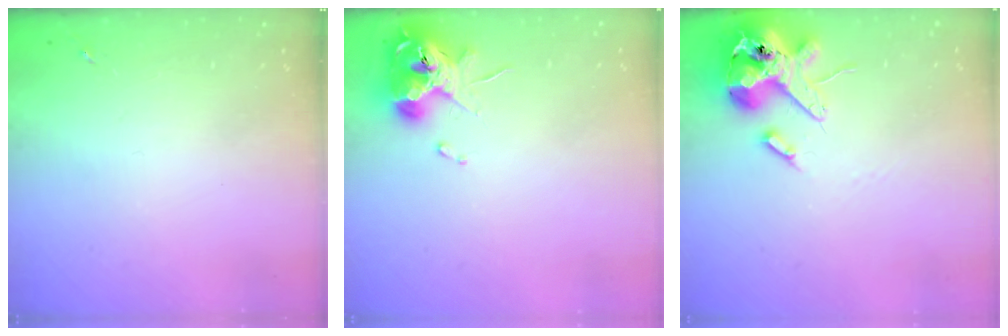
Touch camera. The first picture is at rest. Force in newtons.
{"total": 11.4, "press": 11.3, "slide": 1.8}
{"total": 13.7, "press": 13.5, "slide": 2.3}